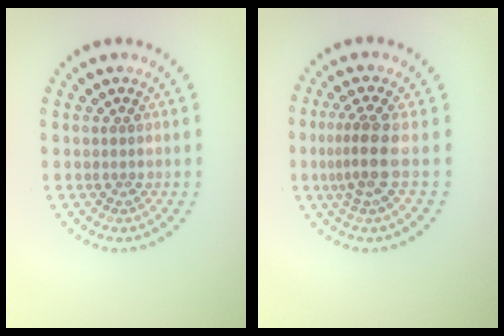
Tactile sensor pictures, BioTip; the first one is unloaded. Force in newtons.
{"total": 2.8, "press": 2.0, "slide": 1.9}